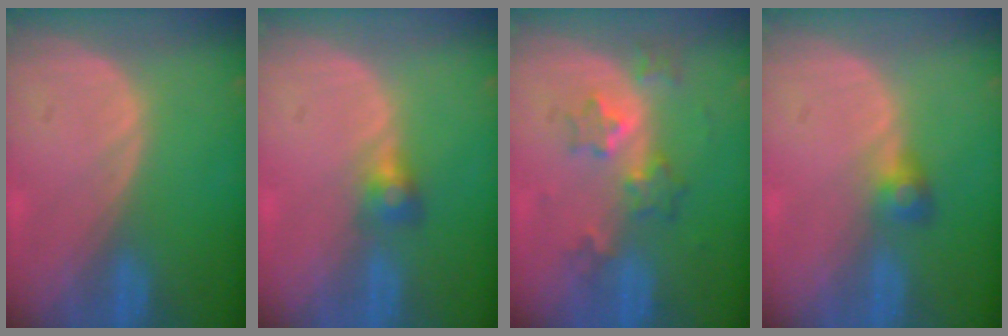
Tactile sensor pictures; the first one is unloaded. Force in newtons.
{"total": 2.6, "press": 2.5, "slide": 0.7}
{"total": 6.2, "press": 5.4, "slide": 3.0}
{"total": 2.6, "press": 2.5, "slide": 0.7}